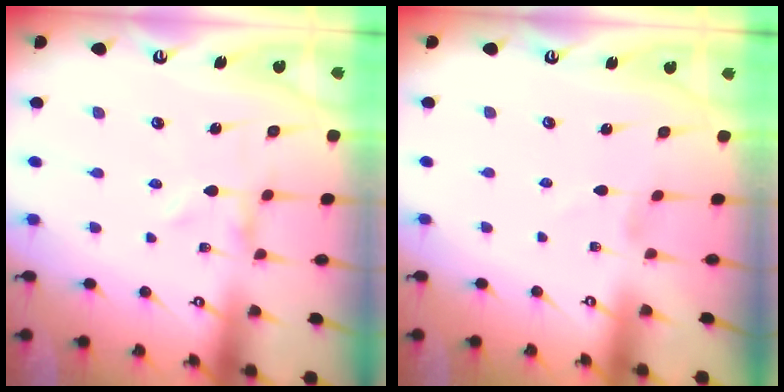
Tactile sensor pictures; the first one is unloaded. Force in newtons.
{"total": 1.0, "press": 1.0, "slide": 0.1}